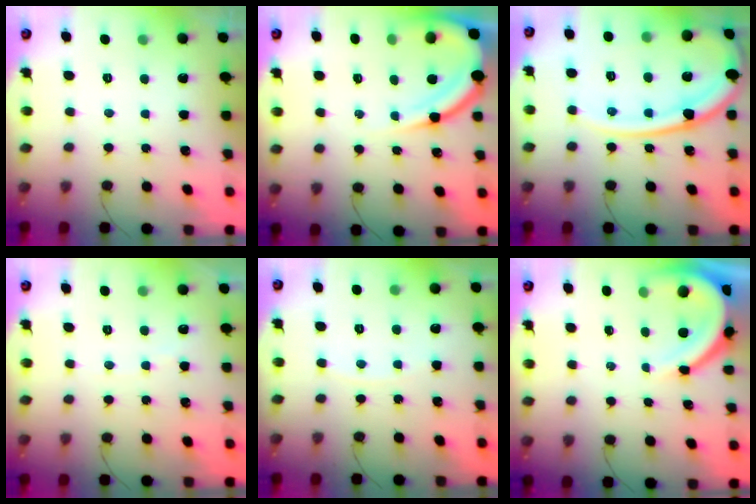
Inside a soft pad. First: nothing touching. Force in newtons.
{"total": 13.0, "press": 13.0, "slide": 1.0}
{"total": 16.8, "press": 16.7, "slide": 1.8}
{"total": 2.9, "press": 2.9, "slide": 0.5}
{"total": 2.9, "press": 2.8, "slide": 0.4}
{"total": 10.3, "press": 10.2, "slide": 0.9}